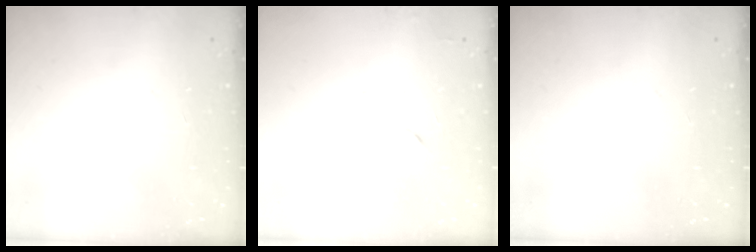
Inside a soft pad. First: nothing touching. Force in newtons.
{"total": 3.9, "press": 3.8, "slide": 0.9}
{"total": 0.0}